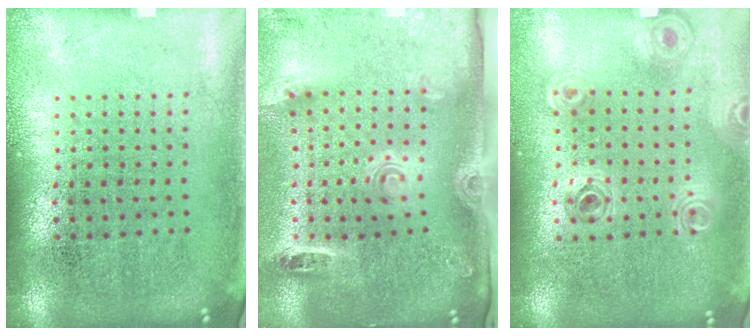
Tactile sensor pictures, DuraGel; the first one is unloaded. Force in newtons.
{"total": 2.9, "press": 1.9, "slide": 2.1}
{"total": 1.0, "press": 1.0, "slide": 0.2}